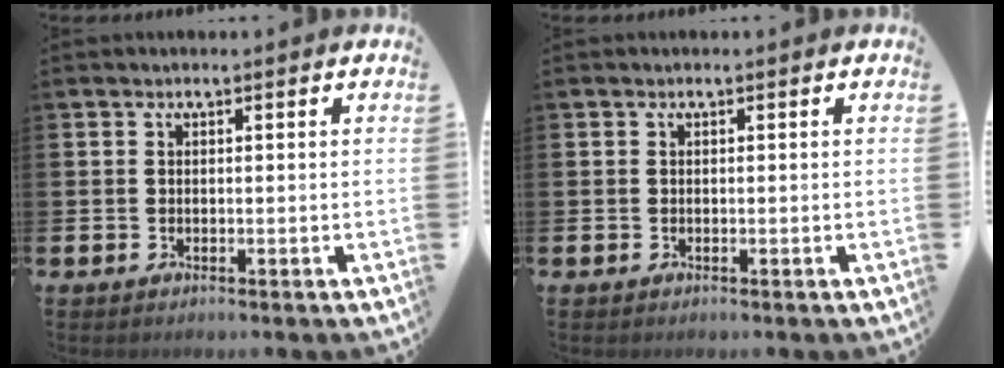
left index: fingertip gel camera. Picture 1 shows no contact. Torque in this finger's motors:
{"motor_torque": [0.00, 0.00, -0.02, 0.01]}